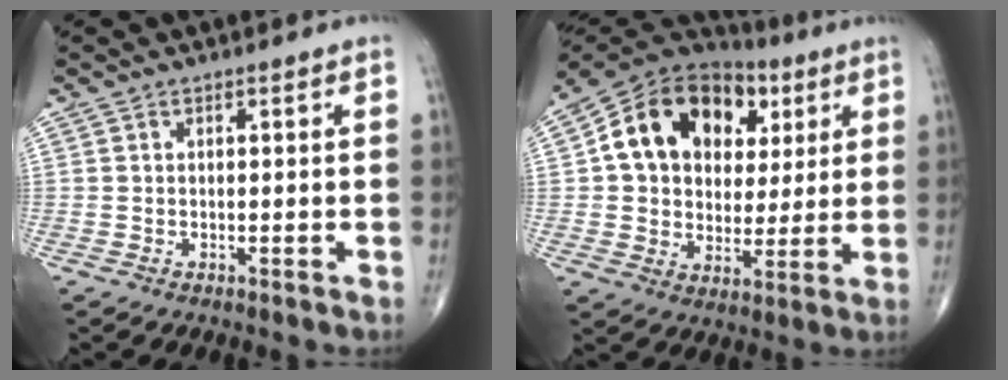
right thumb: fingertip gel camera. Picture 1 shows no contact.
{"total": 20.6, "force": [6.1, 15.3, 12.4], "torque": [-0.181, 0.017, 0.100]}